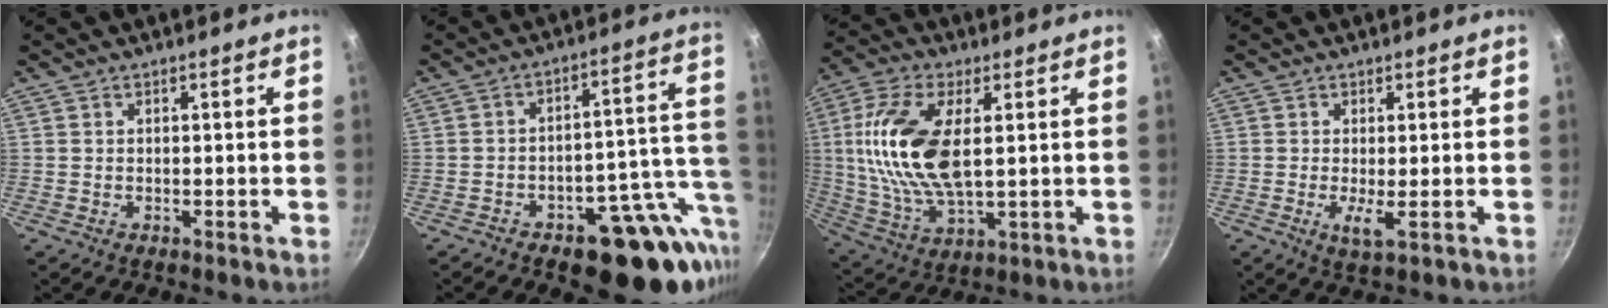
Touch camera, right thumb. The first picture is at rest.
{"total": 17.7, "force": [-5.9, 9.8, 13.5], "torque": [-0.107, 0.040, -0.072]}
{"total": 17.4, "force": [2.7, 8.3, 15.1], "torque": [-0.301, -0.003, 0.052]}
{"total": 3.0, "force": [-0.4, 0.5, 2.9], "torque": [-0.060, -0.011, -0.005]}